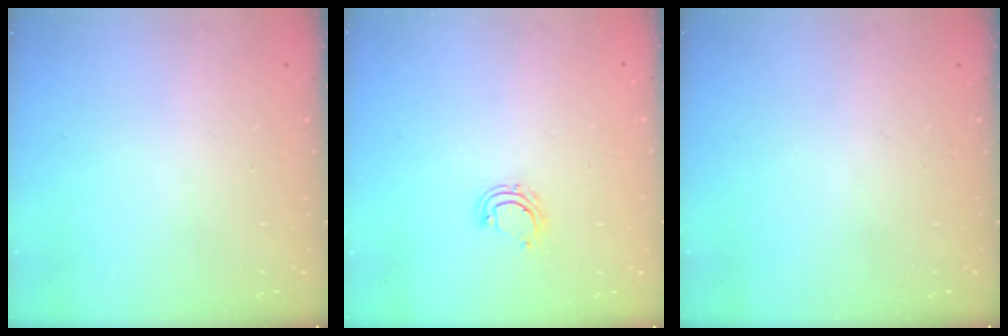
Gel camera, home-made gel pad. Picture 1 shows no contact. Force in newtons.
{"total": 4.7, "press": 4.6, "slide": 0.3}
{"total": 0.0}